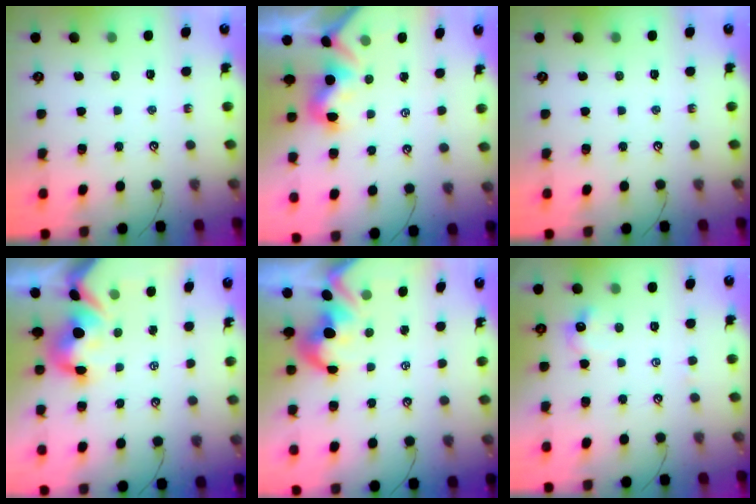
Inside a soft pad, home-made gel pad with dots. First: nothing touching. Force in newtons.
{"total": 1.2, "press": 1.0, "slide": 0.6}
{"total": 0.0}
{"total": 6.7, "press": 6.6, "slide": 1.4}
{"total": 3.1, "press": 2.8, "slide": 1.2}
{"total": 2.4, "press": 2.4, "slide": 0.4}